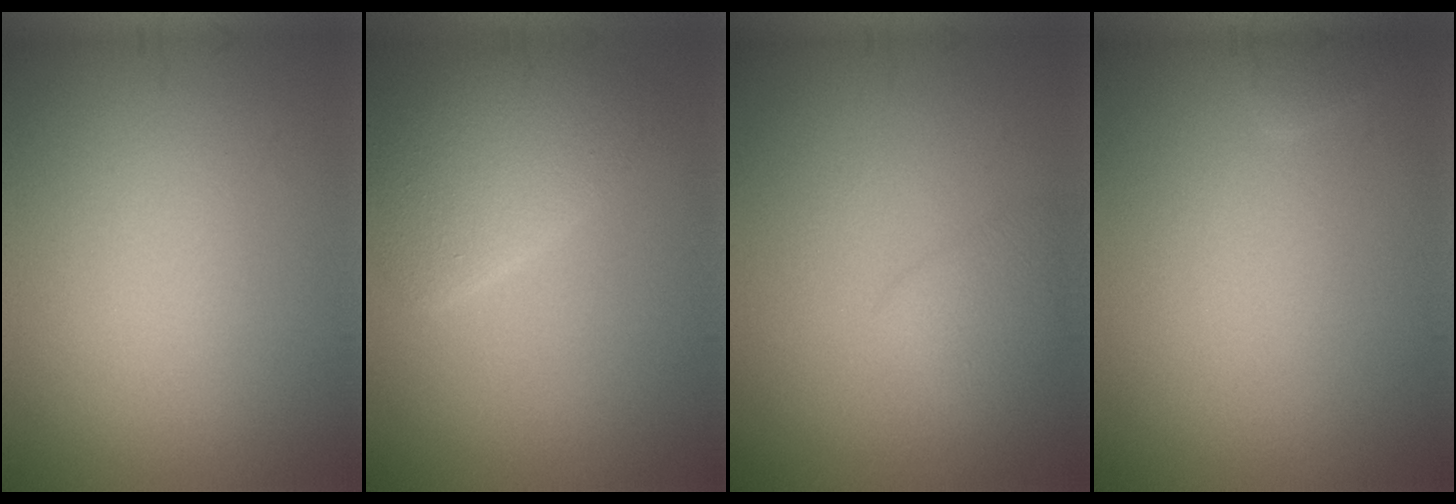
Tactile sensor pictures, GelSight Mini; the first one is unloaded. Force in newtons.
{"total": 4.3, "press": 4.3, "slide": 0.5}
{"total": 2.0, "press": 2.0, "slide": 0.2}
{"total": 0.9, "press": 0.9, "slide": 0.1}